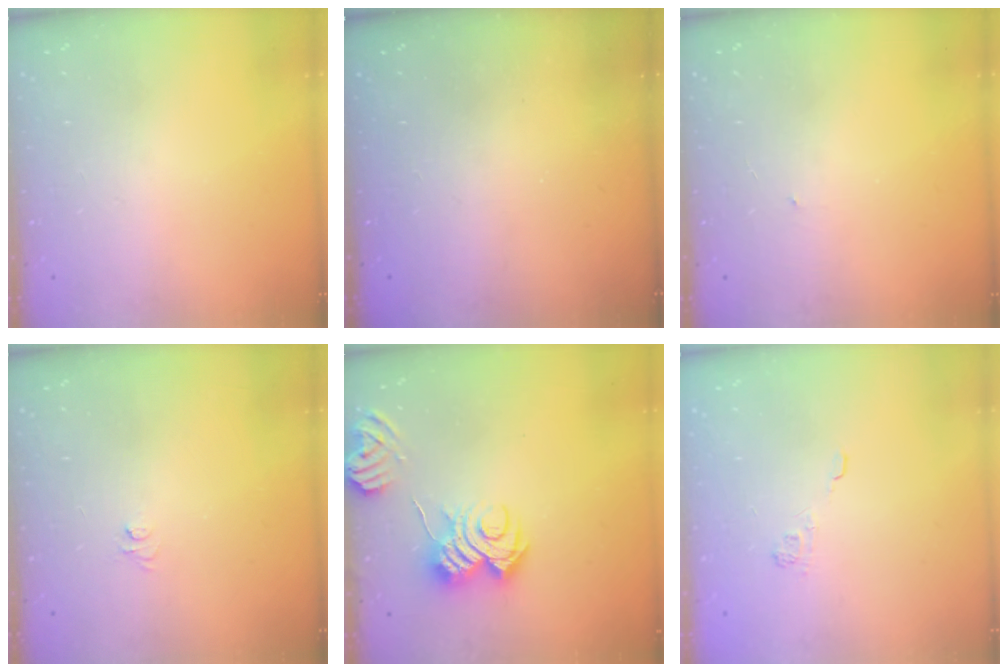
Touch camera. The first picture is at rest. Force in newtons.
{"total": 2.3, "press": 2.2, "slide": 0.8}
{"total": 0.6, "press": 0.6, "slide": 0.1}
{"total": 4.0, "press": 4.0, "slide": 0.4}
{"total": 9.0, "press": 9.0, "slide": 1.0}
{"total": 2.3, "press": 1.8, "slide": 1.3}